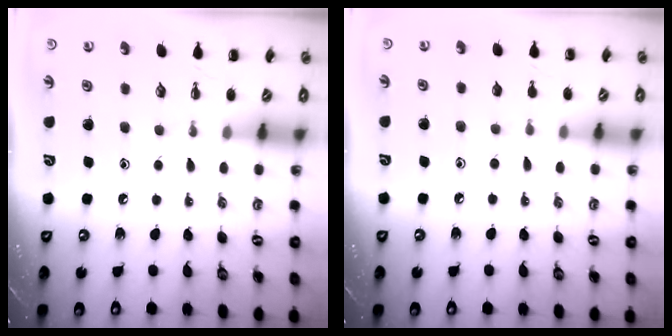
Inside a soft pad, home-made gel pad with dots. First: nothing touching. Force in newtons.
{"total": 5.3, "press": 5.0, "slide": 1.7}